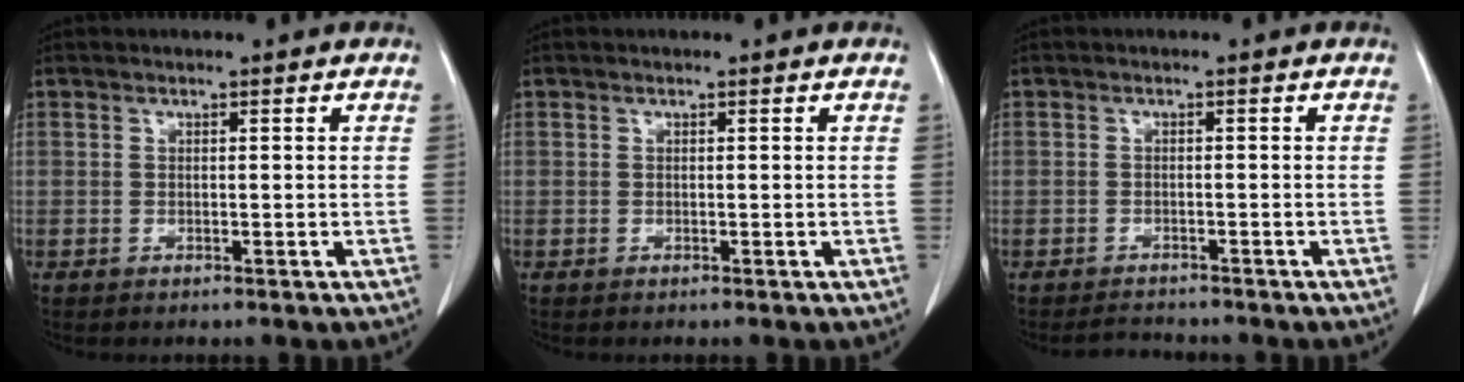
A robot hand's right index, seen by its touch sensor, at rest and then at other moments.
{"total": 0.0}
{"total": 2.3, "force": [-2.2, 0.7, 0.0], "torque": [-0.005, -0.007, -0.034]}